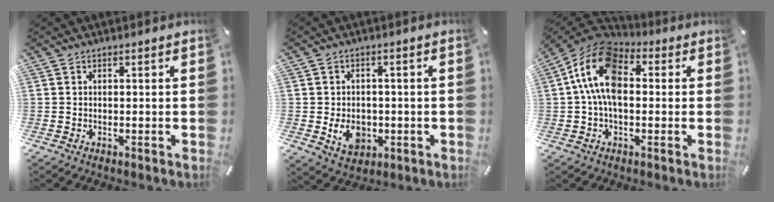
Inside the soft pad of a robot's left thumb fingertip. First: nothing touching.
{"total": 7.3, "force": [-1.5, 5.7, 4.3], "torque": [-0.083, 0.001, -0.027]}
{"total": 13.9, "force": [1.4, 8.9, 10.6], "torque": [-0.217, 0.006, 0.027]}